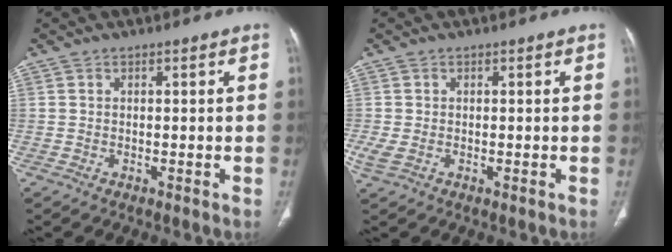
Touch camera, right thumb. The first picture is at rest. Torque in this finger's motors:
{"motor_torque": [1.57, 1.90, 0.29, -0.61, 0.13]}